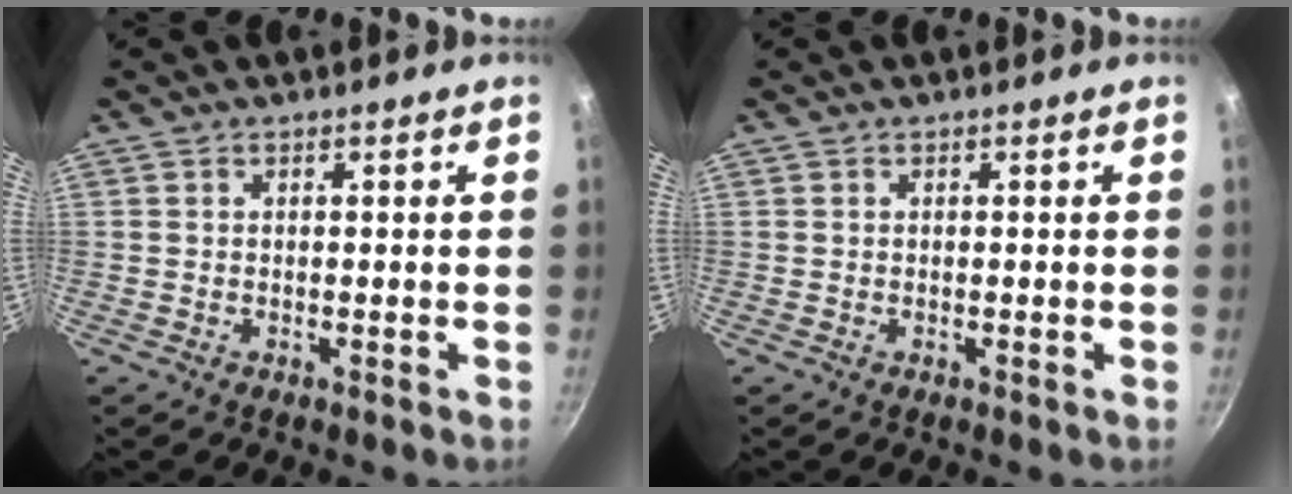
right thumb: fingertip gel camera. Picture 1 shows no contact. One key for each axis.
{"total": 0.0}